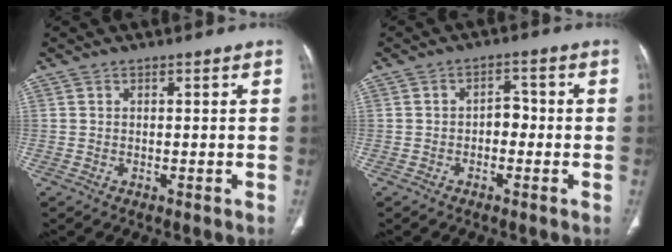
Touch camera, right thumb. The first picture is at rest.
{"total": 3.1, "force": [-0.8, 2.2, 2.1], "torque": [-0.014, 0.017, -0.021]}